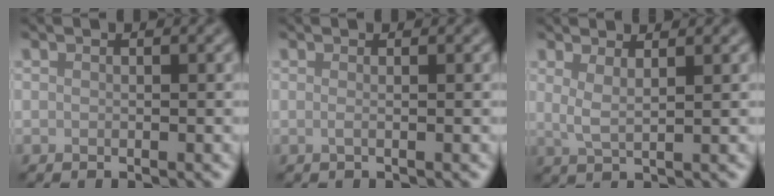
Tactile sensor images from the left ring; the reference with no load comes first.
{"total": 0.9, "force": [-0.3, 0.3, 0.8], "torque": [-0.012, -0.002, -0.010]}
{"total": 2.1, "force": [1.1, 0.6, 1.7], "torque": [-0.024, -0.004, 0.018]}